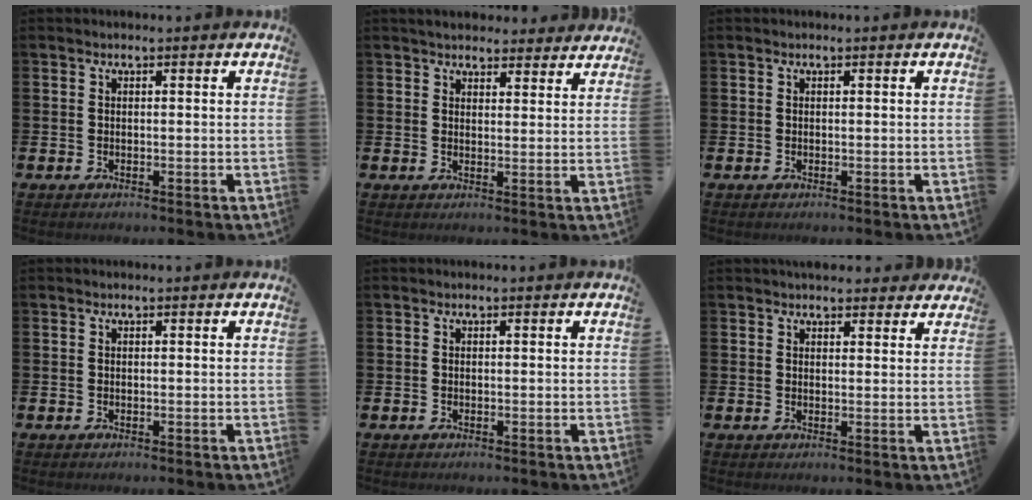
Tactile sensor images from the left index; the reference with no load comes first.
{"total": 2.5, "force": [2.2, 1.2, 0.0], "torque": [0.006, -0.004, 0.037]}
{"total": 0.0}
{"total": 0.0}
{"total": 0.0}
{"total": 3.1, "force": [2.9, 1.0, 0.0], "torque": [0.008, -0.013, 0.053]}